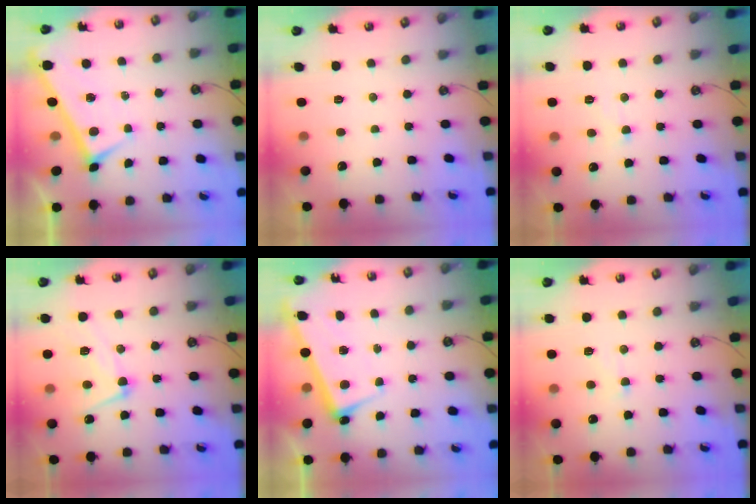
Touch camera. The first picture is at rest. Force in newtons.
{"total": 0.0}
{"total": 0.8, "press": 0.6, "slide": 0.5}
{"total": 9.4, "press": 9.3, "slide": 0.9}
{"total": 2.8, "press": 2.8, "slide": 0.4}
{"total": 0.6, "press": 0.3, "slide": 0.5}